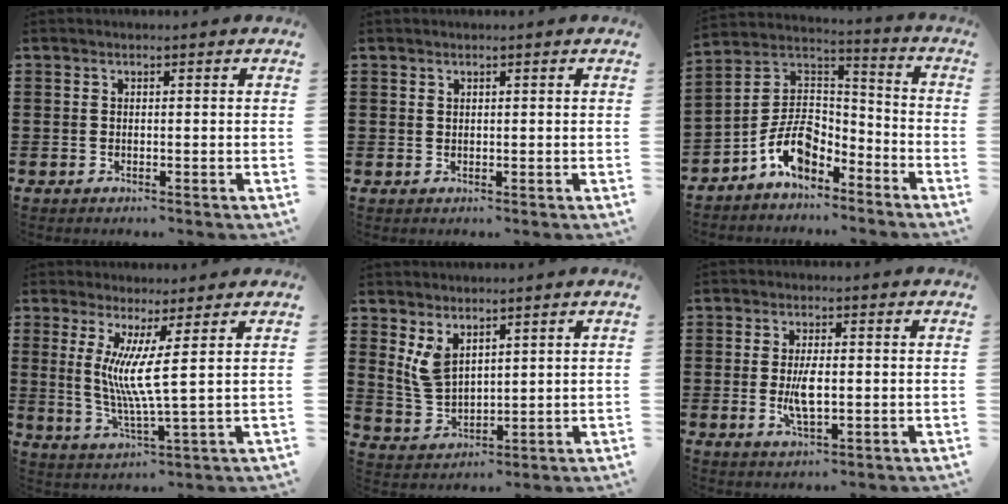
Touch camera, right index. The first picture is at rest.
{"total": 0.6, "force": [0.5, 0.3, 0.1], "torque": [-0.003, 0.001, 0.010]}
{"total": 8.7, "force": [-5.2, 4.9, 5.0], "torque": [-0.122, 0.000, -0.105]}
{"total": 6.8, "force": [2.3, -0.5, 6.4], "torque": [-0.129, -0.015, 0.039]}
{"total": 5.1, "force": [2.8, 2.6, 3.4], "torque": [-0.089, -0.006, 0.049]}
{"total": 5.0, "force": [-0.4, 1.8, 4.6], "torque": [-0.098, -0.006, -0.010]}